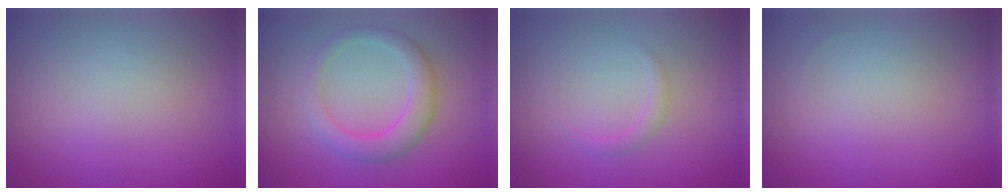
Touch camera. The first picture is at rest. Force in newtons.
{"total": 3.5, "press": 3.5, "slide": 0.1}
{"total": 0.9, "press": 0.9, "slide": 0.0}
{"total": 0.0}